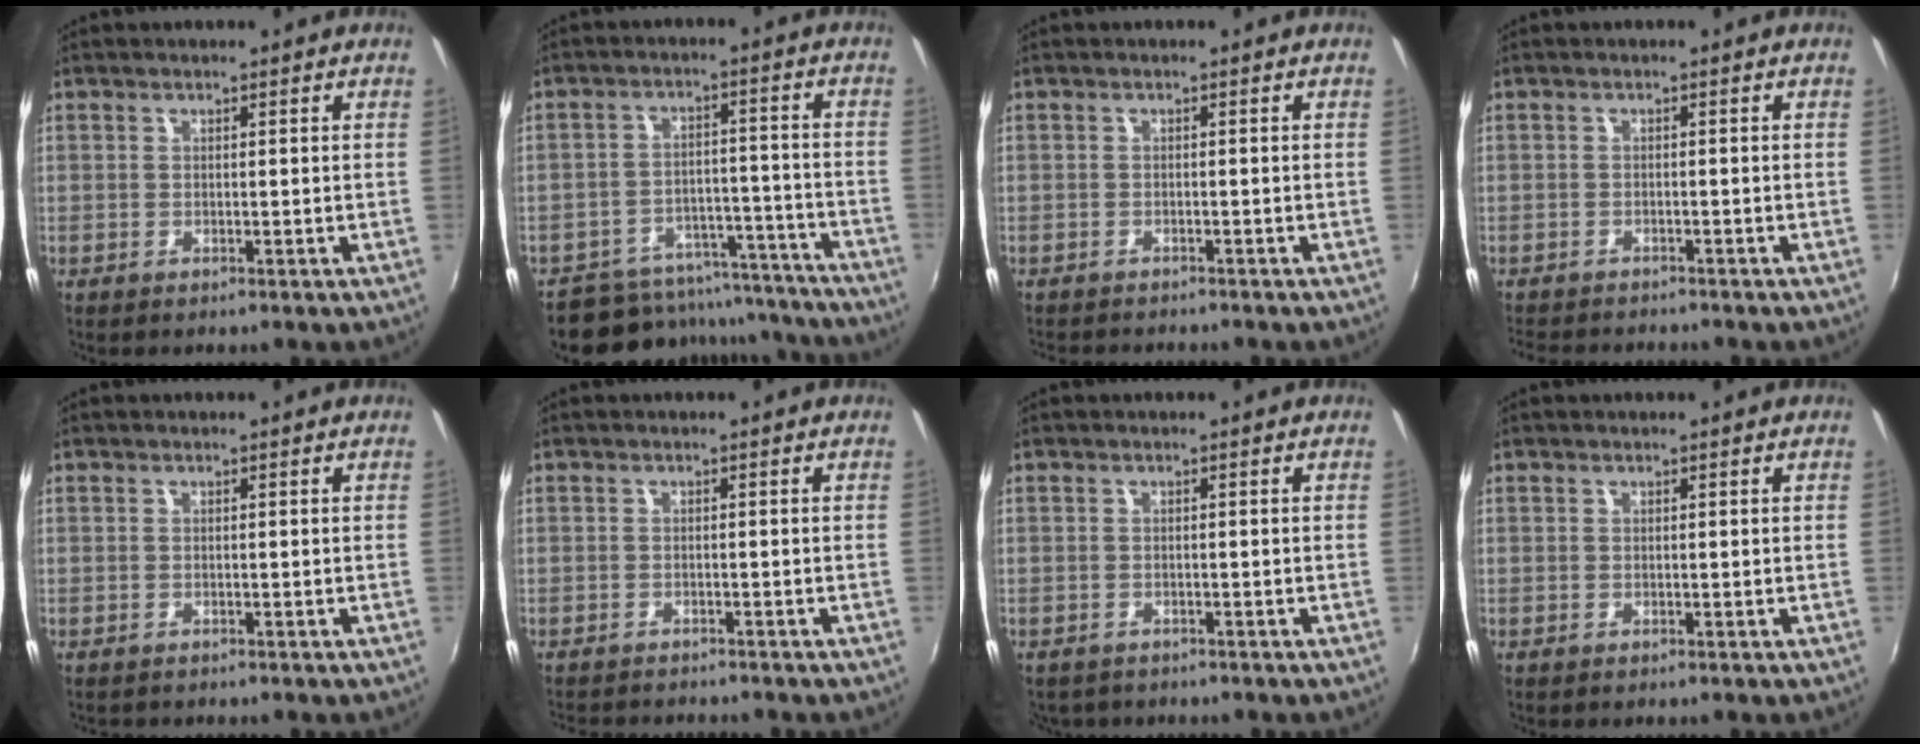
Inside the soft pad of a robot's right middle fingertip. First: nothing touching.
{"total": 17.0, "force": [-15.2, 6.9, 3.1], "torque": [-0.072, 0.043, -0.192]}
{"total": 3.2, "force": [-3.1, 0.5, 0.9], "torque": [-0.028, -0.014, -0.049]}
{"total": 5.9, "force": [-5.5, 1.1, 1.7], "torque": [-0.050, -0.015, -0.088]}
{"total": 0.5, "force": [-0.5, 0.1, 0.1], "torque": [-0.002, 0.000, -0.008]}
{"total": 4.5, "force": [-4.3, 0.7, 1.2], "torque": [-0.036, -0.013, -0.067]}
{"total": 2.7, "force": [-2.2, 1.5, 0.5], "torque": [-0.016, -0.011, -0.032]}
{"total": 0.0}